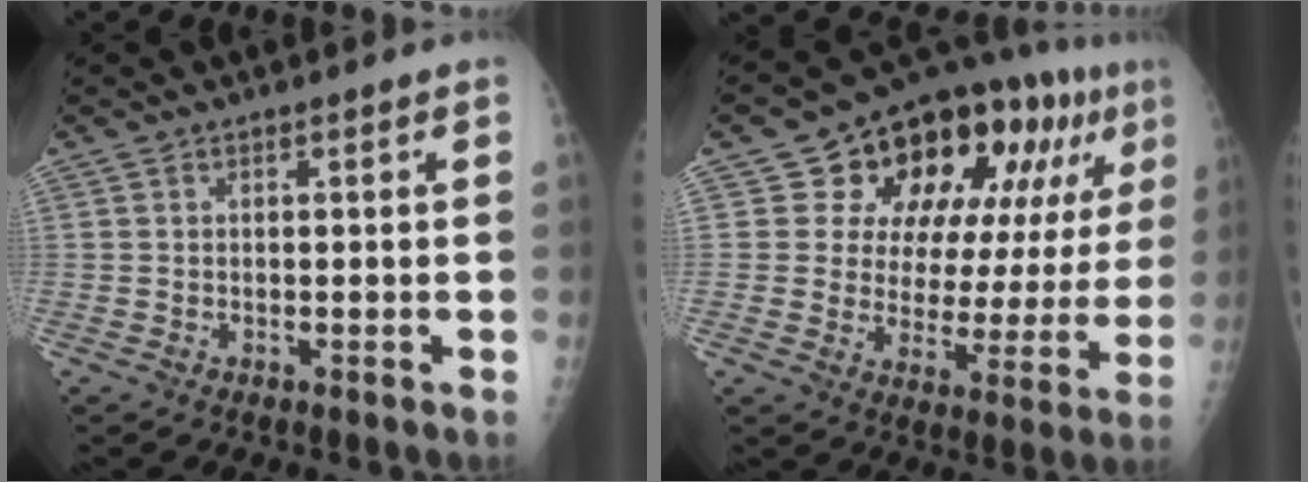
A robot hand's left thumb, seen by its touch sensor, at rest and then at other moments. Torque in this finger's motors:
{"motor_torque": [0.39, 0.50, 0.07, -0.20, 0.17]}